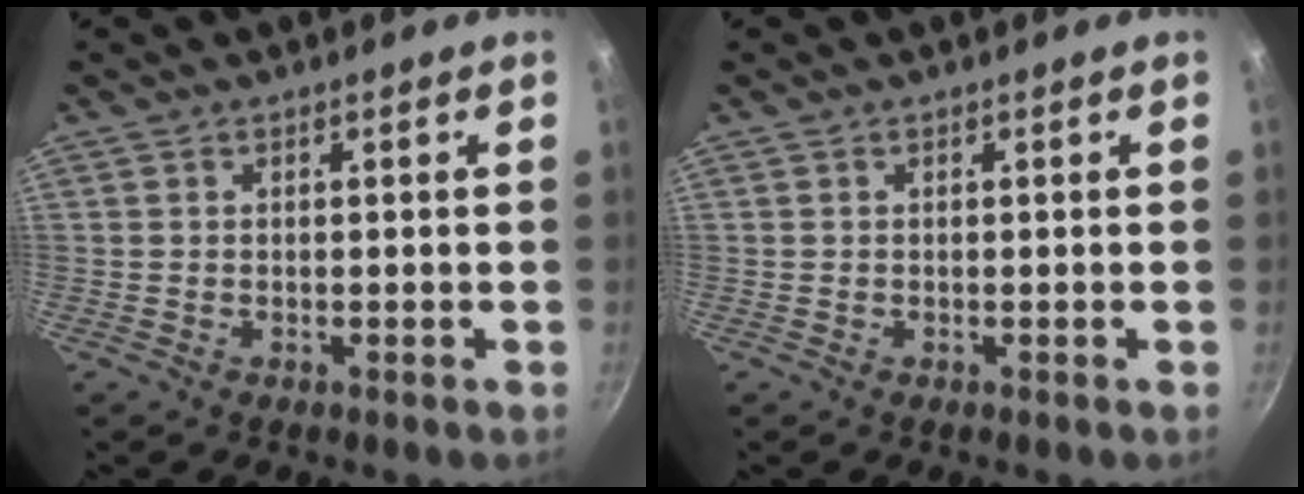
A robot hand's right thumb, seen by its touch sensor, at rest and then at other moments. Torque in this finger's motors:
{"motor_torque": [-0.51, 0.35, -0.03, -0.19, 0.00]}